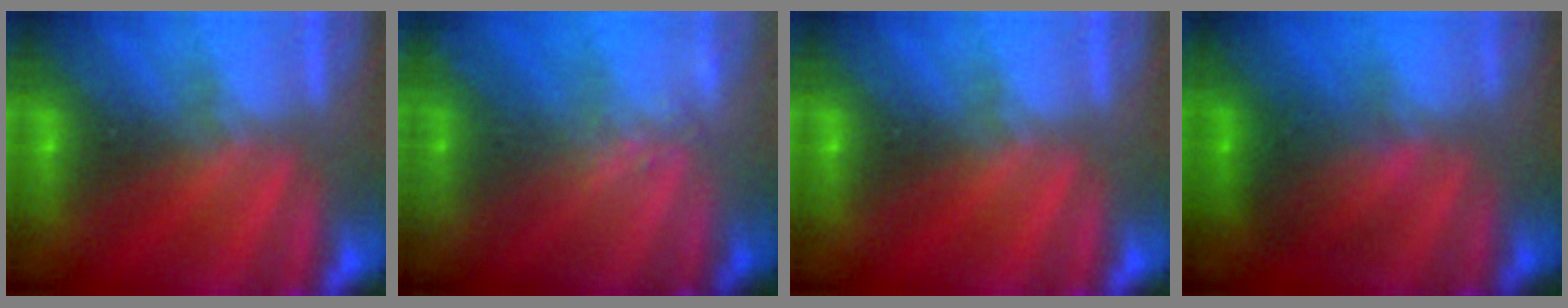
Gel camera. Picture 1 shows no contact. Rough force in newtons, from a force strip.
{"total": 1.6}
{"total": 0.0}
{"total": 2.1}